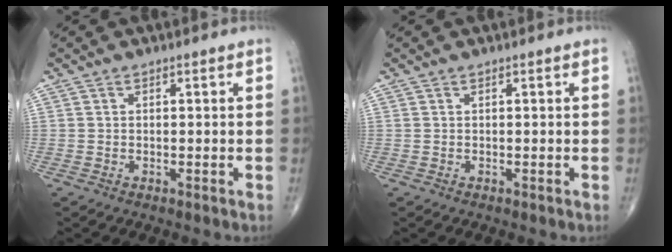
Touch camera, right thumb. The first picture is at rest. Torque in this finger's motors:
{"motor_torque": [0.12, 0.04, -0.03, 0.00, 0.01]}